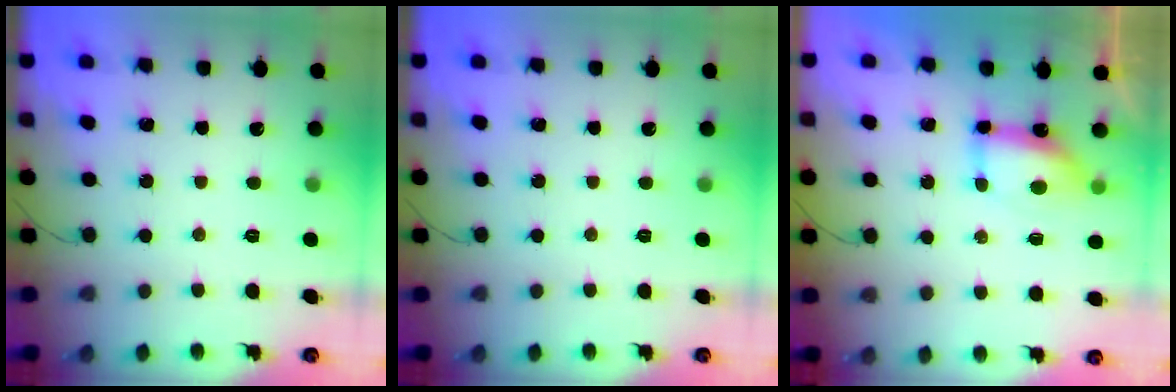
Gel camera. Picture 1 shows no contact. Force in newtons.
{"total": 0.0}
{"total": 7.5, "press": 7.5, "slide": 0.5}